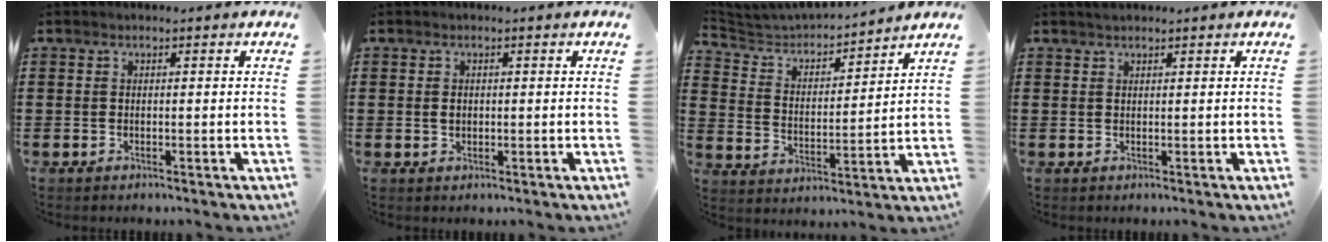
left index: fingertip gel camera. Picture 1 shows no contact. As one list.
[{"total": 1.1, "force": [0.2, 0.7, 0.8], "torque": [-0.018, 0.004, 0.003]}, {"total": 4.2, "force": [4.1, 0.8, 0.6], "torque": [-0.039, -0.029, 0.062]}, {"total": 0.9, "force": [0.9, 0.2, 0.3], "torque": [-0.008, 0.000, 0.017]}]